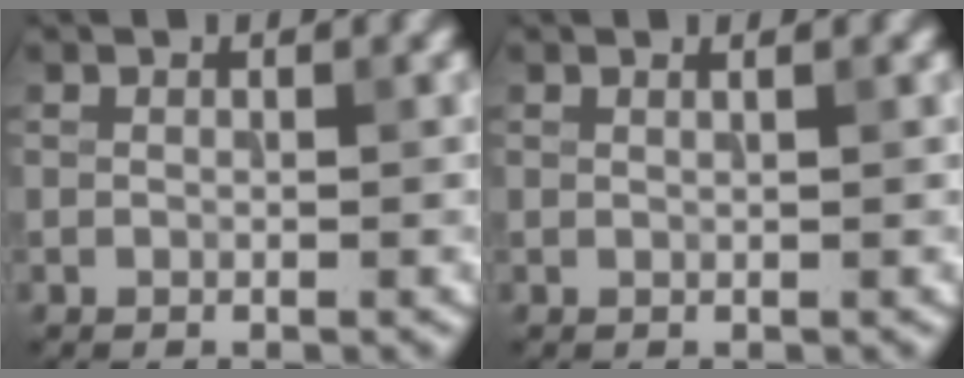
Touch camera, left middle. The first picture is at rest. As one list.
[{"total": 1.1, "force": [0.6, 0.5, 0.8], "torque": [-0.004, -0.001, -0.002]}]